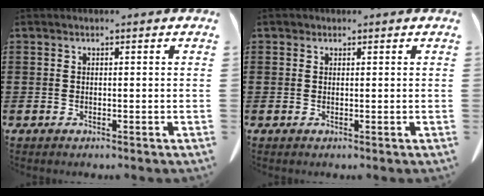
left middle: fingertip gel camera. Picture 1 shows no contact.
{"total": 0.5, "force": [0.4, 0.4, 0.1], "torque": [-0.004, 0.003, 0.007]}